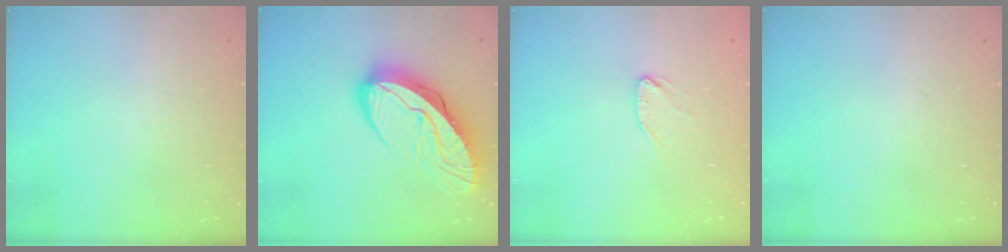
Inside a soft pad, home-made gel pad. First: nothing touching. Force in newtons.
{"total": 15.5, "press": 15.4, "slide": 1.7}
{"total": 4.8, "press": 4.7, "slide": 0.5}
{"total": 0.0}